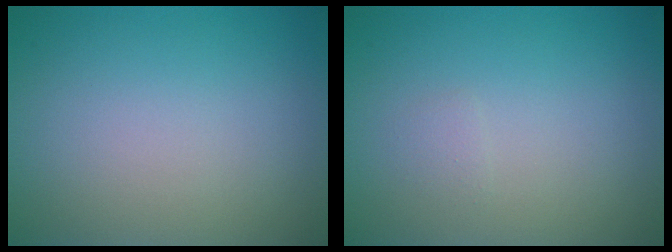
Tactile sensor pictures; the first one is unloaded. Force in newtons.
{"total": 0.6, "press": 0.6, "slide": 0.1}